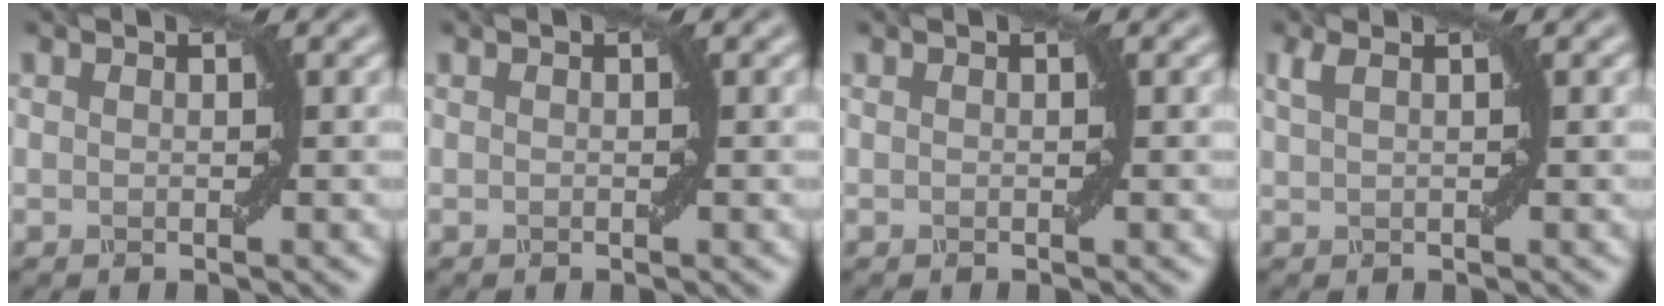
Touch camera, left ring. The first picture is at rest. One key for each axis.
{"total": 0.0}
{"total": 0.0}
{"total": 1.5, "fx": 0.5, "fy": 0.5, "fz": 1.3, "tx": -0.022, "ty": 0.003, "tz": 0.010}